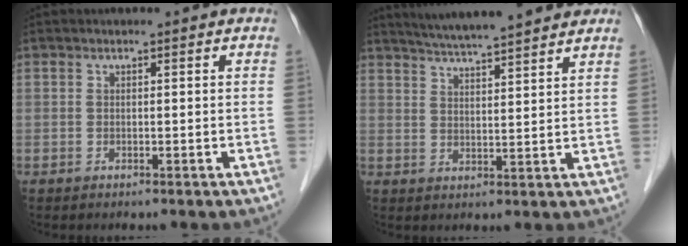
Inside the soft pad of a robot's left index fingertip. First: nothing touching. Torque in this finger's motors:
{"motor_torque": [0.50, -0.44, 0.42, 0.08]}